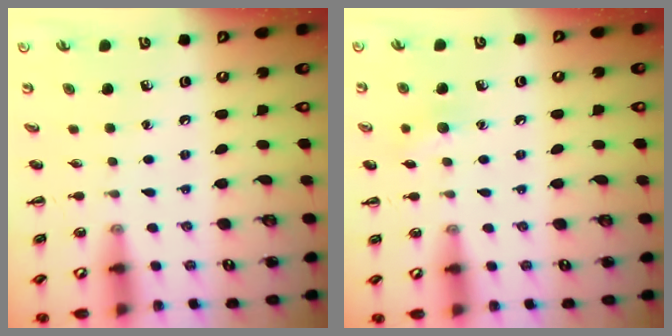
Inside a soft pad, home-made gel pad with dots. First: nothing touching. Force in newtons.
{"total": 6.6, "press": 6.4, "slide": 1.5}